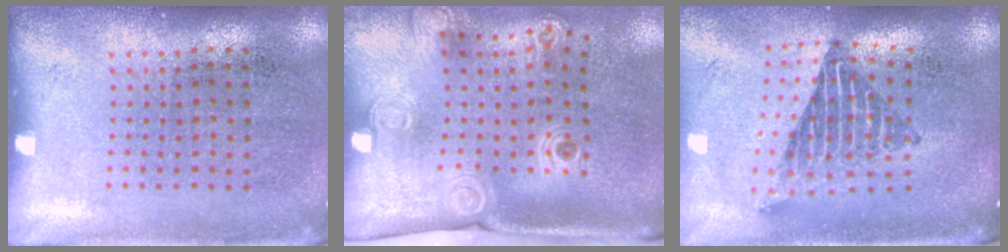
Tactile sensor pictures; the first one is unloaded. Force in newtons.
{"total": 2.3, "press": 1.7, "slide": 1.6}
{"total": 2.2, "press": 1.6, "slide": 1.5}